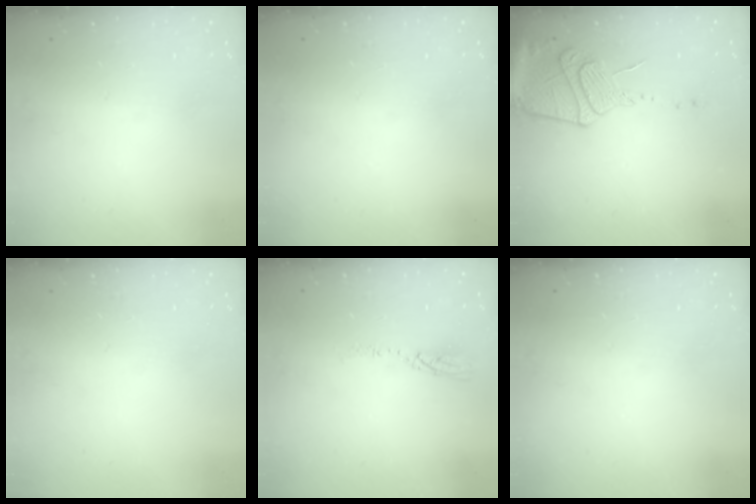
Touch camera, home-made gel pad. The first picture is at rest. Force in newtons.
{"total": 0.0}
{"total": 13.9, "press": 13.8, "slide": 1.3}
{"total": 0.0}
{"total": 3.8, "press": 3.8, "slide": 0.1}
{"total": 0.0}